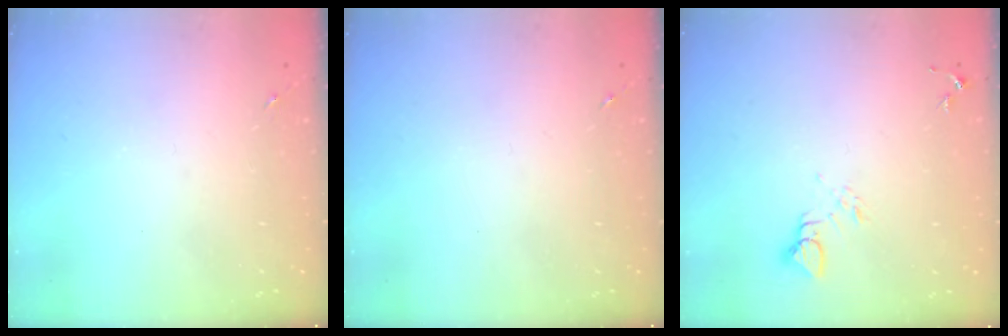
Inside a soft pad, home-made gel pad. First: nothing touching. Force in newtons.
{"total": 0.0}
{"total": 4.0, "press": 4.0, "slide": 0.3}